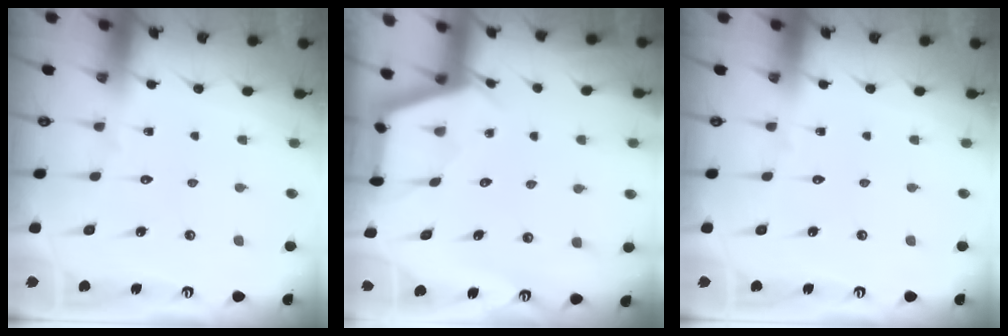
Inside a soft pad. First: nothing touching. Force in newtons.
{"total": 2.9, "press": 2.9, "slide": 0.3}
{"total": 0.0}